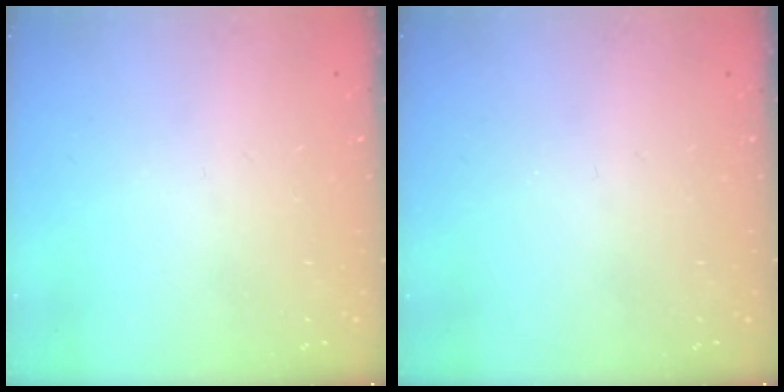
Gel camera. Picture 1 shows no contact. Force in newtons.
{"total": 0.0}